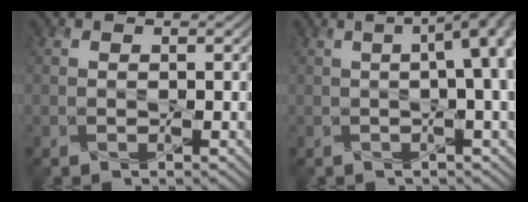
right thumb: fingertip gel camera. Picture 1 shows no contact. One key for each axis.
{"total": 10.1, "fx": 1.0, "fy": 3.1, "fz": 9.6, "tx": -0.131, "ty": 0.015, "tz": 0.005}